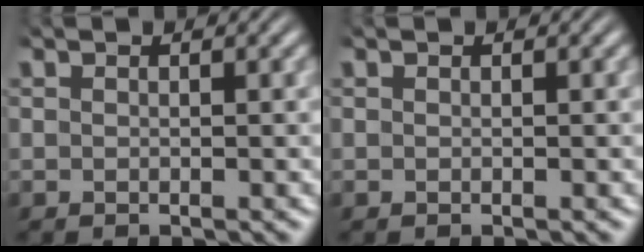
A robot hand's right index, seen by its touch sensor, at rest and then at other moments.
{"total": 0.0}